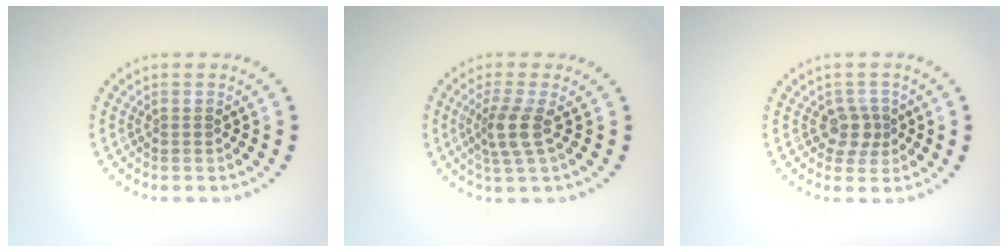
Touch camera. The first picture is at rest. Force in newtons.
{"total": 2.8, "press": 2.2, "slide": 1.7}
{"total": 2.0, "press": 1.7, "slide": 1.1}